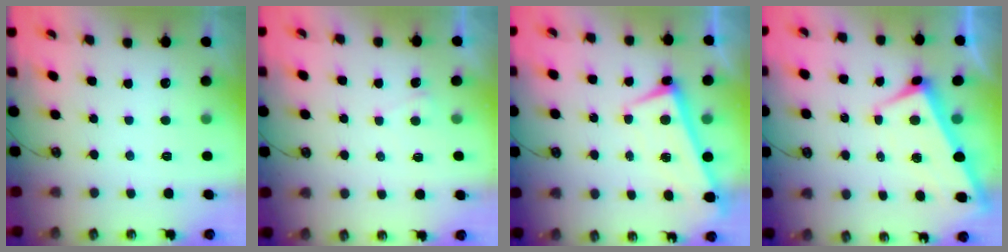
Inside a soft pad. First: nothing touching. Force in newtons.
{"total": 2.6, "press": 2.6, "slide": 0.1}
{"total": 1.3, "press": 1.0, "slide": 0.8}
{"total": 1.8, "press": 1.5, "slide": 0.9}